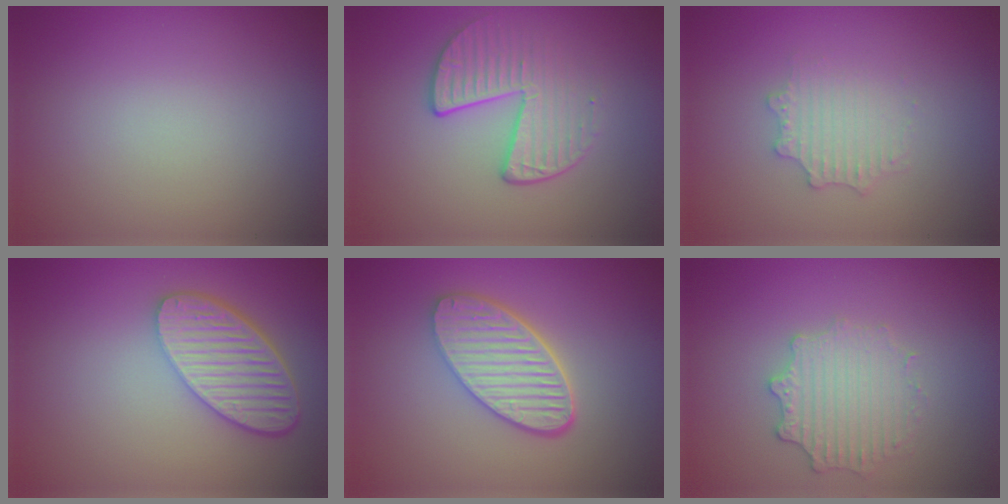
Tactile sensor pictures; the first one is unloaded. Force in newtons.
{"total": 3.4, "press": 2.8, "slide": 2.0}
{"total": 2.2, "press": 2.2, "slide": 0.4}
{"total": 5.6, "press": 4.5, "slide": 3.4}
{"total": 5.4, "press": 4.2, "slide": 3.4}
{"total": 2.6, "press": 2.5, "slide": 0.9}